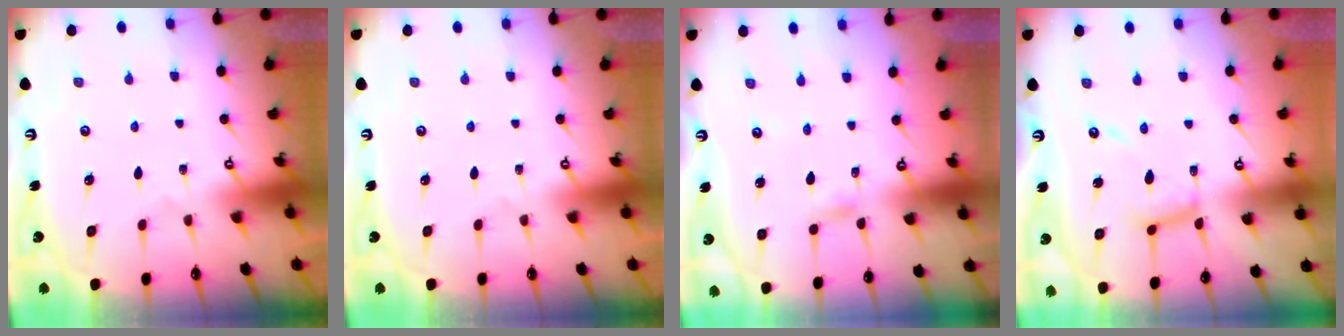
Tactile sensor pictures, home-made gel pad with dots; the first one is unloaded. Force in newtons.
{"total": 0.0}
{"total": 2.3, "press": 2.3, "slide": 0.2}
{"total": 11.1, "press": 11.0, "slide": 1.0}